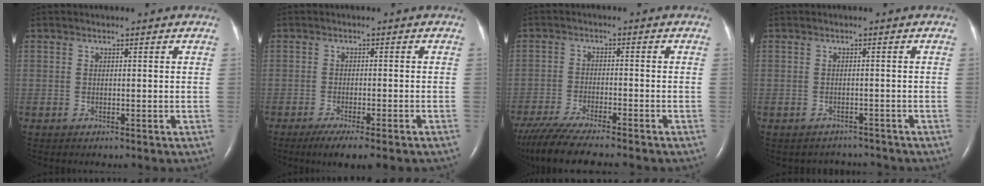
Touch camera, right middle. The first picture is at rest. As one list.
[{"total": 6.4, "force": [-4.6, 0.4, 4.5], "torque": [-0.063, -0.015, -0.065]}, {"total": 11.4, "force": [-9.8, 0.7, 5.9], "torque": [-0.095, -0.029, -0.156]}, {"total": 2.5, "force": [-2.3, 1.0, -0.6], "torque": [0.001, 0.004, -0.031]}]